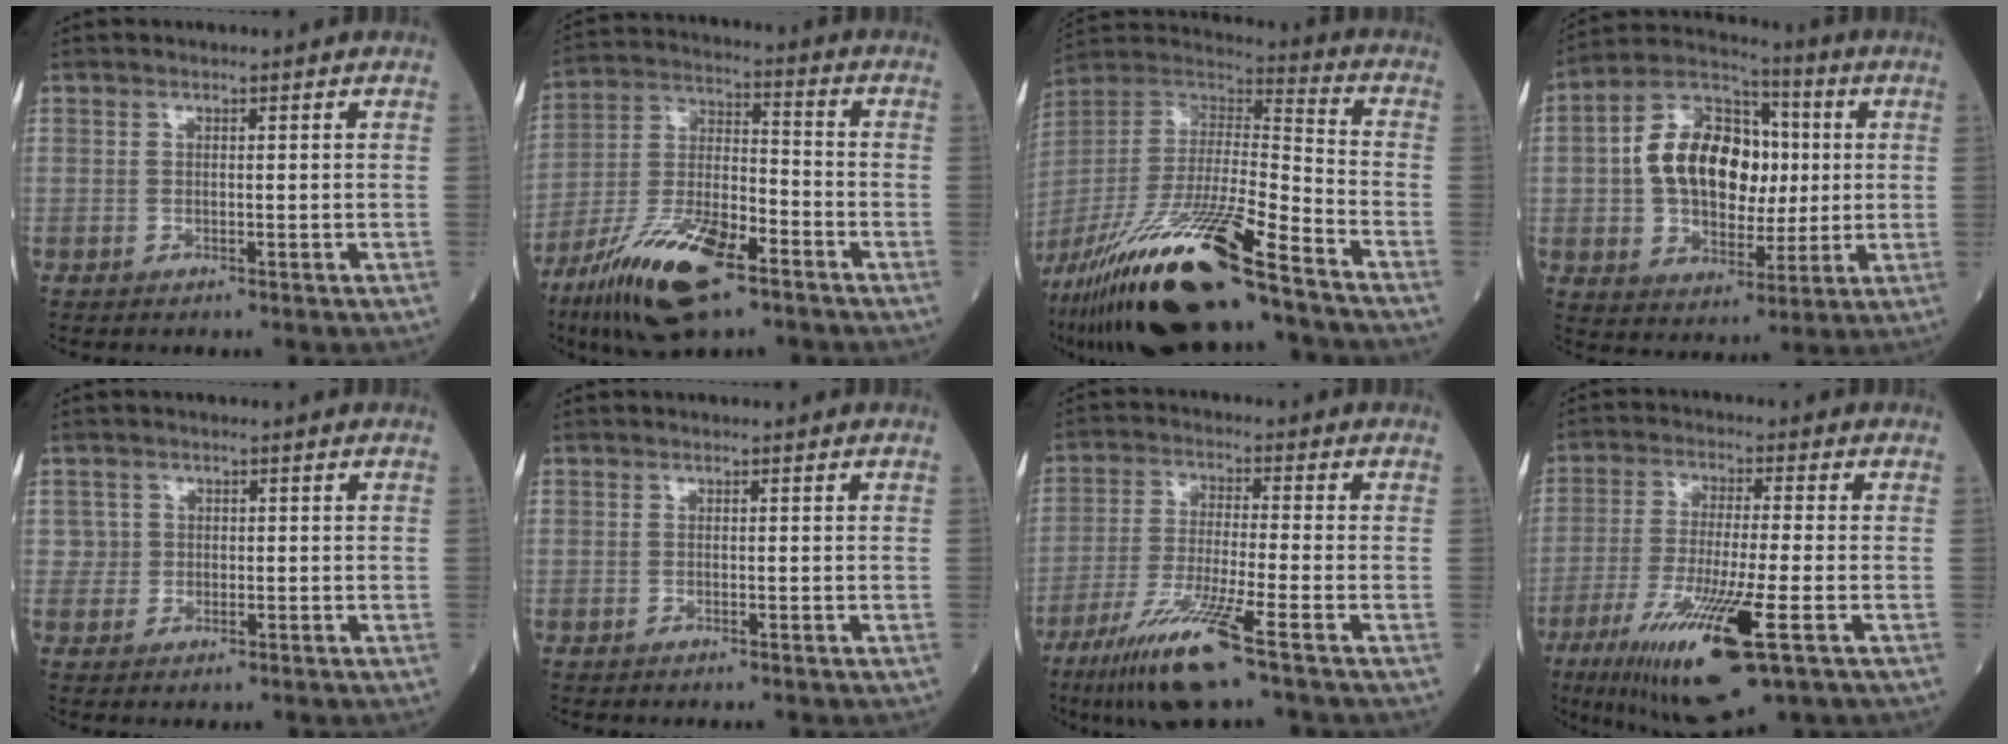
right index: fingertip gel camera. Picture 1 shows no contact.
{"total": 16.5, "force": [-9.9, 4.7, 12.4], "torque": [-0.255, -0.015, -0.181]}
{"total": 26.6, "force": [-18.0, 3.7, 19.3], "torque": [-0.384, -0.045, -0.330]}
{"total": 15.8, "force": [1.4, 9.8, 12.4], "torque": [-0.235, 0.035, 0.024]}
{"total": 2.0, "force": [0.3, 1.9, 0.0], "torque": [0.011, 0.003, 0.001]}
{"total": 0.0}
{"total": 11.0, "force": [-6.6, -0.4, 8.8], "torque": [-0.180, -0.034, -0.127]}
{"total": 15.8, "force": [-7.0, 1.5, 14.1], "torque": [-0.271, -0.042, -0.119]}